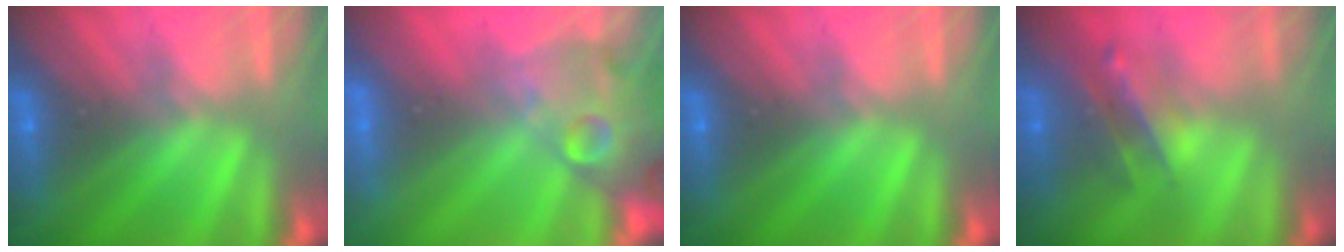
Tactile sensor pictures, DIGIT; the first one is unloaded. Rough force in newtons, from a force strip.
{"total": 8.9}
{"total": 0.0}
{"total": 2.3}